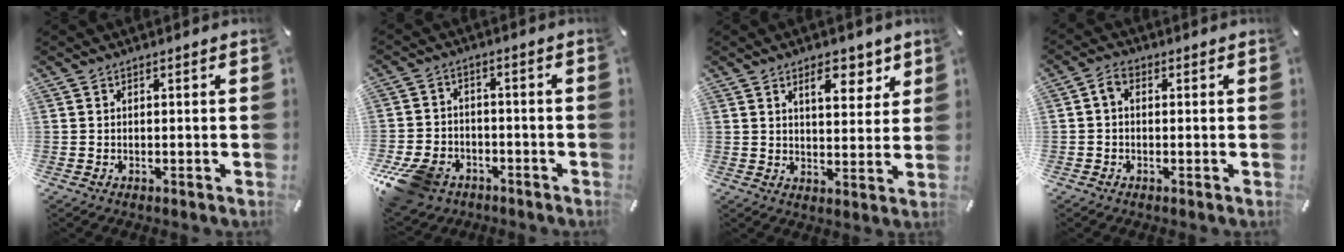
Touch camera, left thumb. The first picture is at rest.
{"total": 11.3, "force": [-6.7, 7.6, 5.1], "torque": [-0.112, 0.040, -0.123]}
{"total": 8.3, "force": [4.8, 4.4, 5.1], "torque": [-0.053, -0.021, 0.074]}
{"total": 2.7, "force": [0.0, 1.8, 2.0], "torque": [-0.039, 0.009, -0.001]}